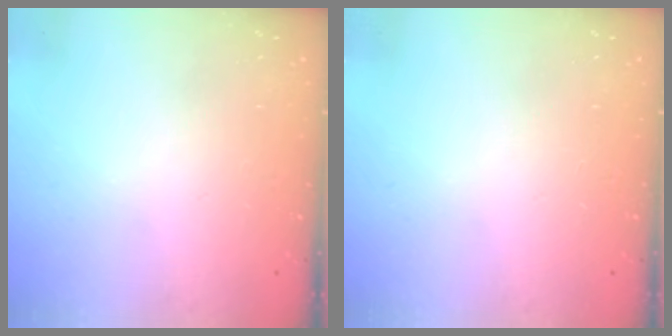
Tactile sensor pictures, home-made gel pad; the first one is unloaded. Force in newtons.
{"total": 0.0}